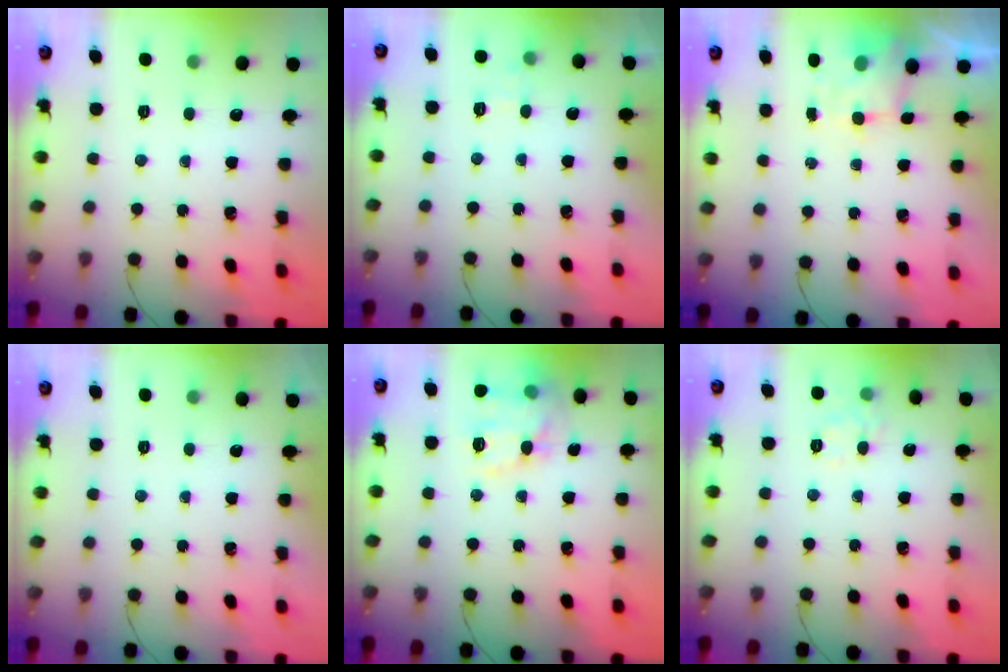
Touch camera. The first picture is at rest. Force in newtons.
{"total": 6.0, "press": 5.8, "slide": 1.5}
{"total": 3.9, "press": 3.8, "slide": 0.9}
{"total": 1.8, "press": 1.7, "slide": 0.3}
{"total": 14.8, "press": 14.8, "slide": 0.7}
{"total": 4.9, "press": 4.7, "slide": 1.4}